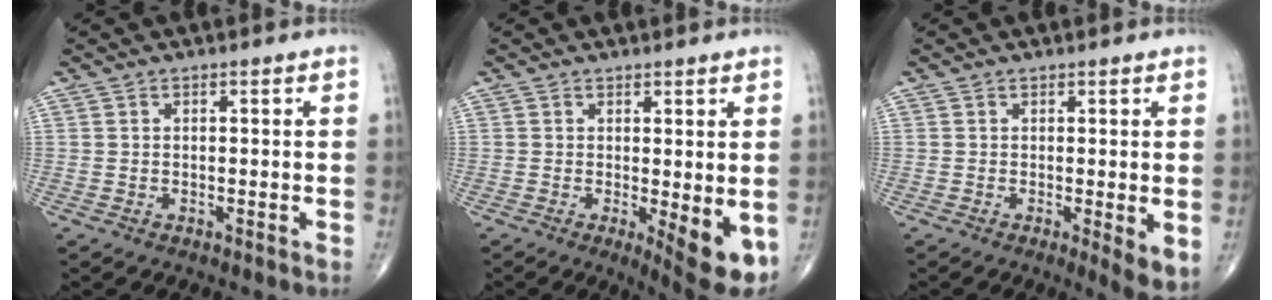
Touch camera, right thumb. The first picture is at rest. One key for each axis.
{"total": 7.1, "fx": -0.9, "fy": 2.1, "fz": 6.8, "tx": -0.087, "ty": -0.019, "tz": -0.007}
{"total": 4.3, "fx": -0.1, "fy": 1.0, "fz": 4.2, "tx": -0.060, "ty": -0.014, "tz": -0.003}